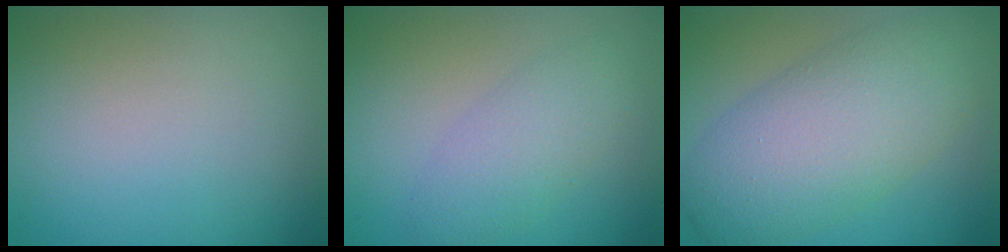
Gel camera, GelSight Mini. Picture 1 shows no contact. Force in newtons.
{"total": 3.2, "press": 3.2, "slide": 0.0}
{"total": 8.7, "press": 8.6, "slide": 0.3}